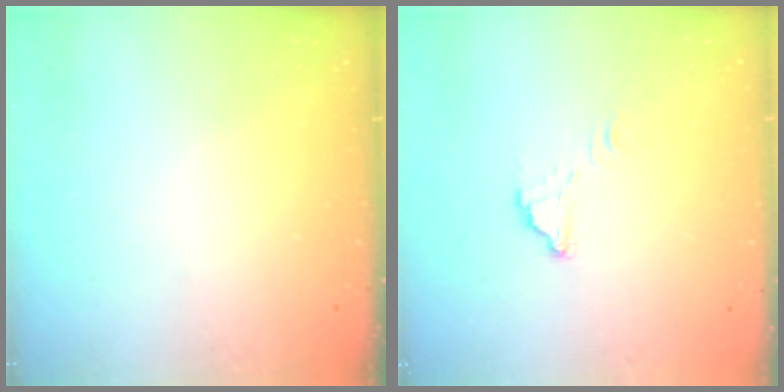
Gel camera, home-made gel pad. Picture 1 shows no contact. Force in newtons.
{"total": 5.1, "press": 5.1, "slide": 0.4}